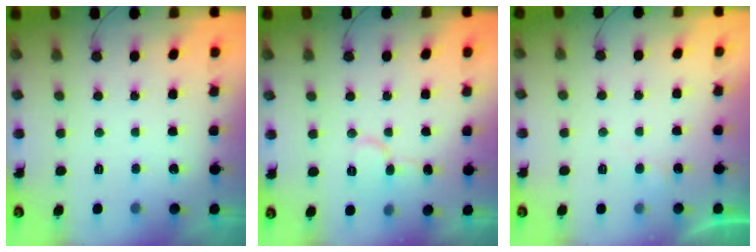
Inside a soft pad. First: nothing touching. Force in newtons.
{"total": 6.9, "press": 6.9, "slide": 0.9}
{"total": 4.6, "press": 4.6, "slide": 0.5}